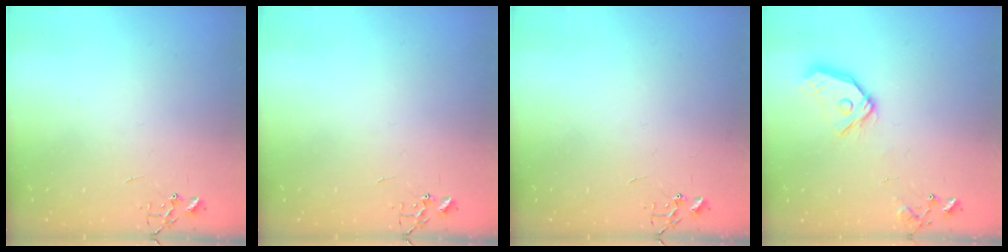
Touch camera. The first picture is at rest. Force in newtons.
{"total": 0.0}
{"total": 0.0}
{"total": 13.4, "press": 13.2, "slide": 1.8}